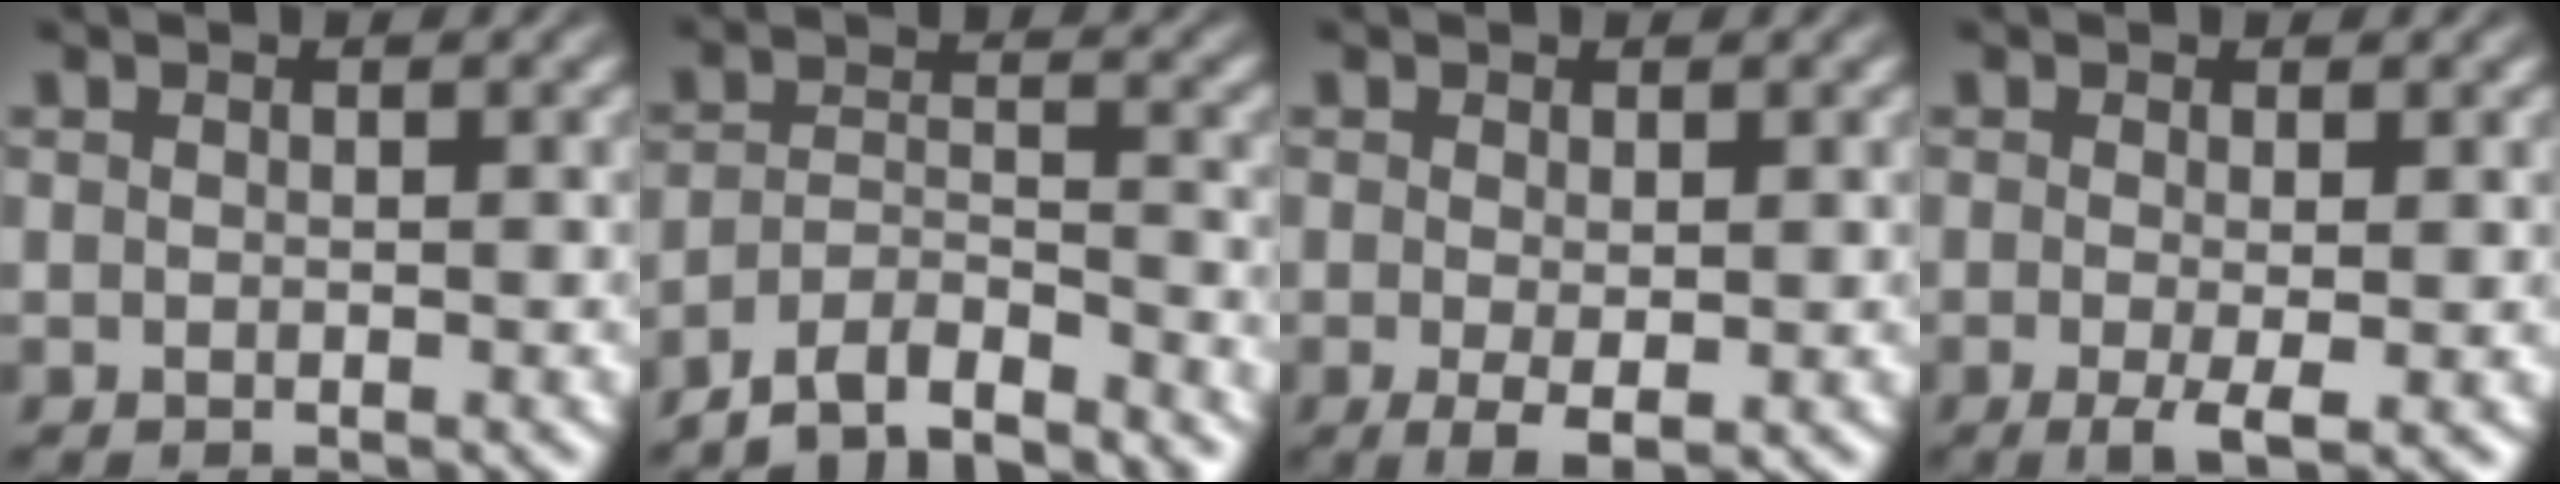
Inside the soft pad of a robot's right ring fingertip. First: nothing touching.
{"total": 6.7, "force": [-5.7, 2.9, 2.2], "torque": [-0.048, -0.029, -0.093]}
{"total": 3.2, "force": [-1.5, 1.1, 2.6], "torque": [-0.041, -0.023, -0.012]}
{"total": 3.7, "force": [-2.0, 1.3, 2.9], "torque": [-0.062, -0.032, -0.020]}